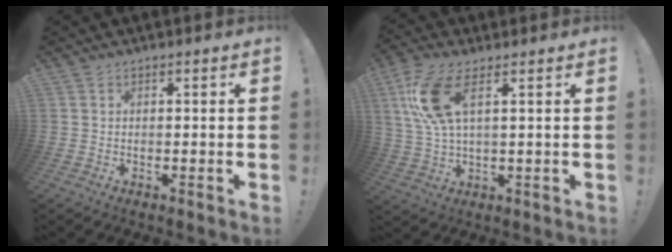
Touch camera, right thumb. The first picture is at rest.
{"total": 11.8, "force": [4.5, 4.4, 9.9], "torque": [-0.198, -0.010, 0.083]}